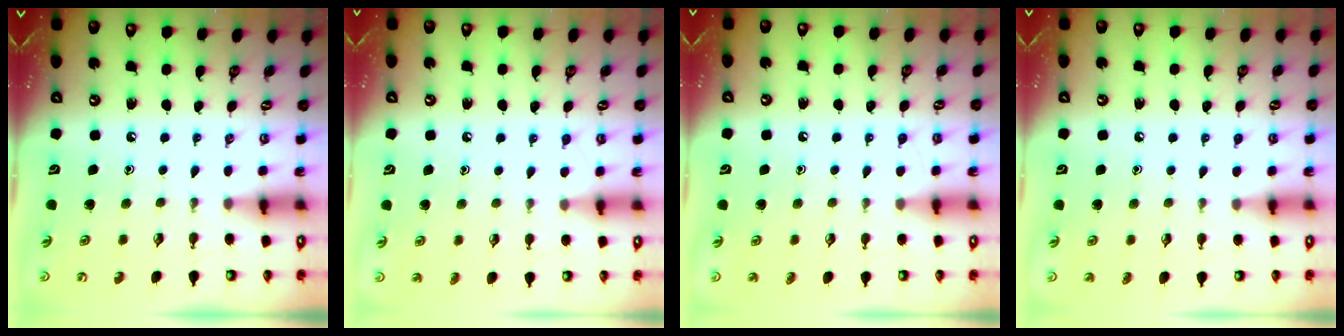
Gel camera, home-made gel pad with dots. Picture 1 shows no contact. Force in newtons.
{"total": 7.0, "press": 7.0, "slide": 0.8}
{"total": 5.6, "press": 5.6, "slide": 0.5}
{"total": 2.9, "press": 2.9, "slide": 0.4}